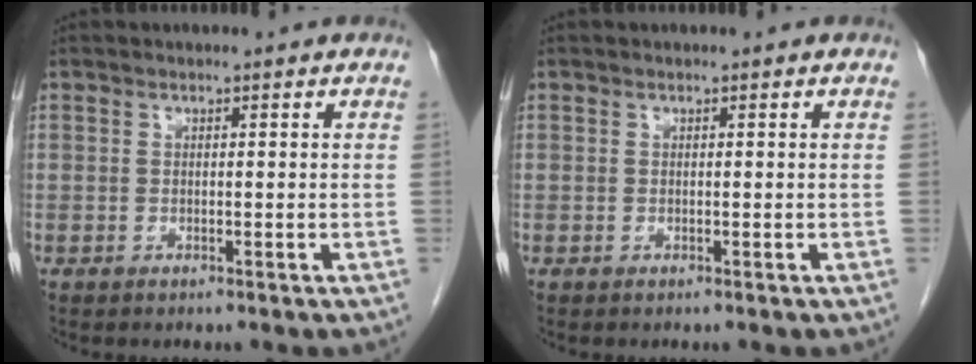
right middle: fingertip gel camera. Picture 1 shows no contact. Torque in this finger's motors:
{"motor_torque": [0.00, 0.00, 0.00, 0.00]}